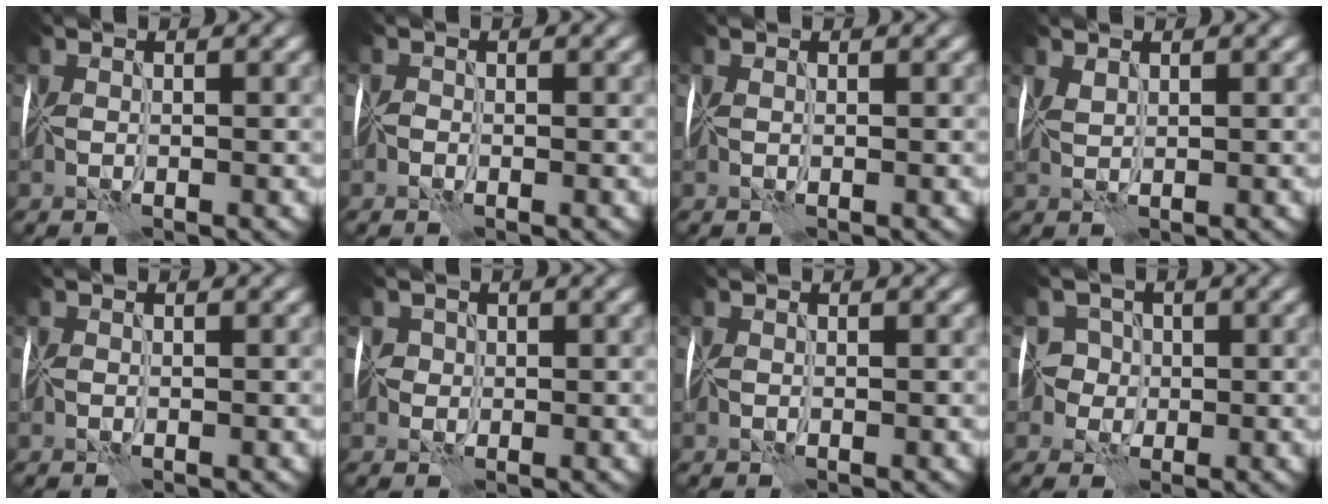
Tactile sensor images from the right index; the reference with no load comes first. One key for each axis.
{"total": 0.7, "fx": -0.6, "fy": 0.2, "fz": -0.3, "tx": 0.002, "ty": 0.002, "tz": -0.014}
{"total": 0.0}
{"total": 0.9, "fx": 0.9, "fy": 0.2, "fz": 0.0, "tx": -0.005, "ty": 0.010, "tz": 0.020}
{"total": 0.0}
{"total": 1.4, "fx": -0.1, "fy": 1.4, "fz": -0.2, "tx": 0.007, "ty": 0.005, "tz": -0.003}
{"total": 0.0}
{"total": 3.5, "fx": -0.4, "fy": 3.4, "fz": 0.4, "tx": 0.013, "ty": 0.032, "tz": -0.029}